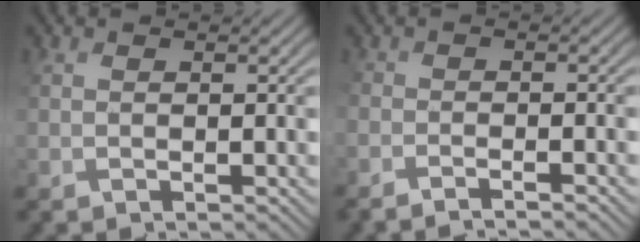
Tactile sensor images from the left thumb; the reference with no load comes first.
{"total": 3.0, "force": [-2.9, 0.0, 0.7], "torque": [-0.008, 0.000, -0.053]}